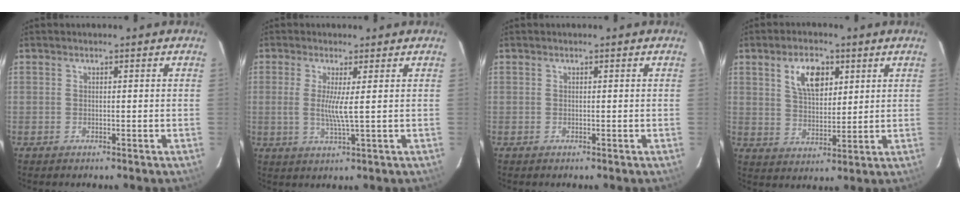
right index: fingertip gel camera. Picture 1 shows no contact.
{"total": 4.3, "force": [0.5, -0.4, 4.3], "torque": [-0.086, -0.010, 0.004]}
{"total": 0.0}
{"total": 8.3, "force": [3.8, 4.4, 6.0], "torque": [-0.105, 0.012, 0.071]}